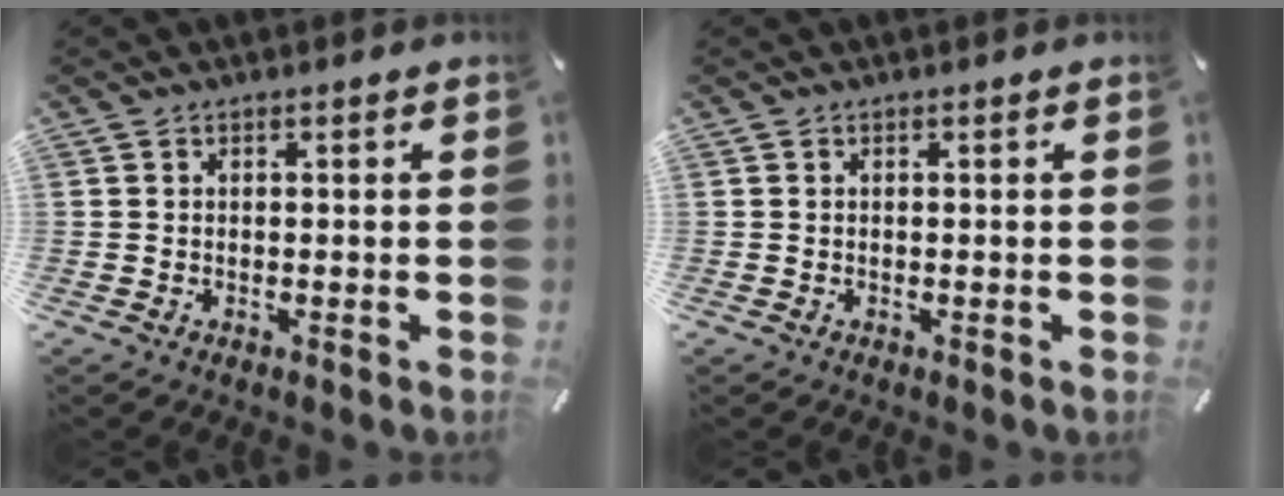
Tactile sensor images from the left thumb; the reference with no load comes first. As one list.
[{"total": 0.0}]